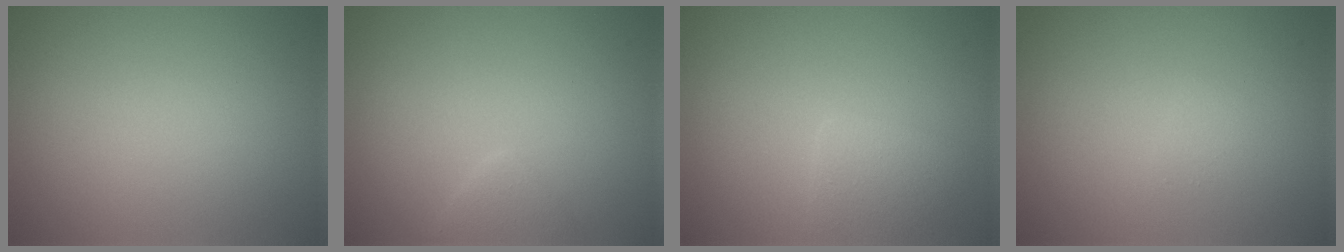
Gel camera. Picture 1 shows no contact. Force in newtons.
{"total": 1.4, "press": 1.4, "slide": 0.1}
{"total": 2.5, "press": 2.5, "slide": 0.1}
{"total": 0.6, "press": 0.6, "slide": 0.0}